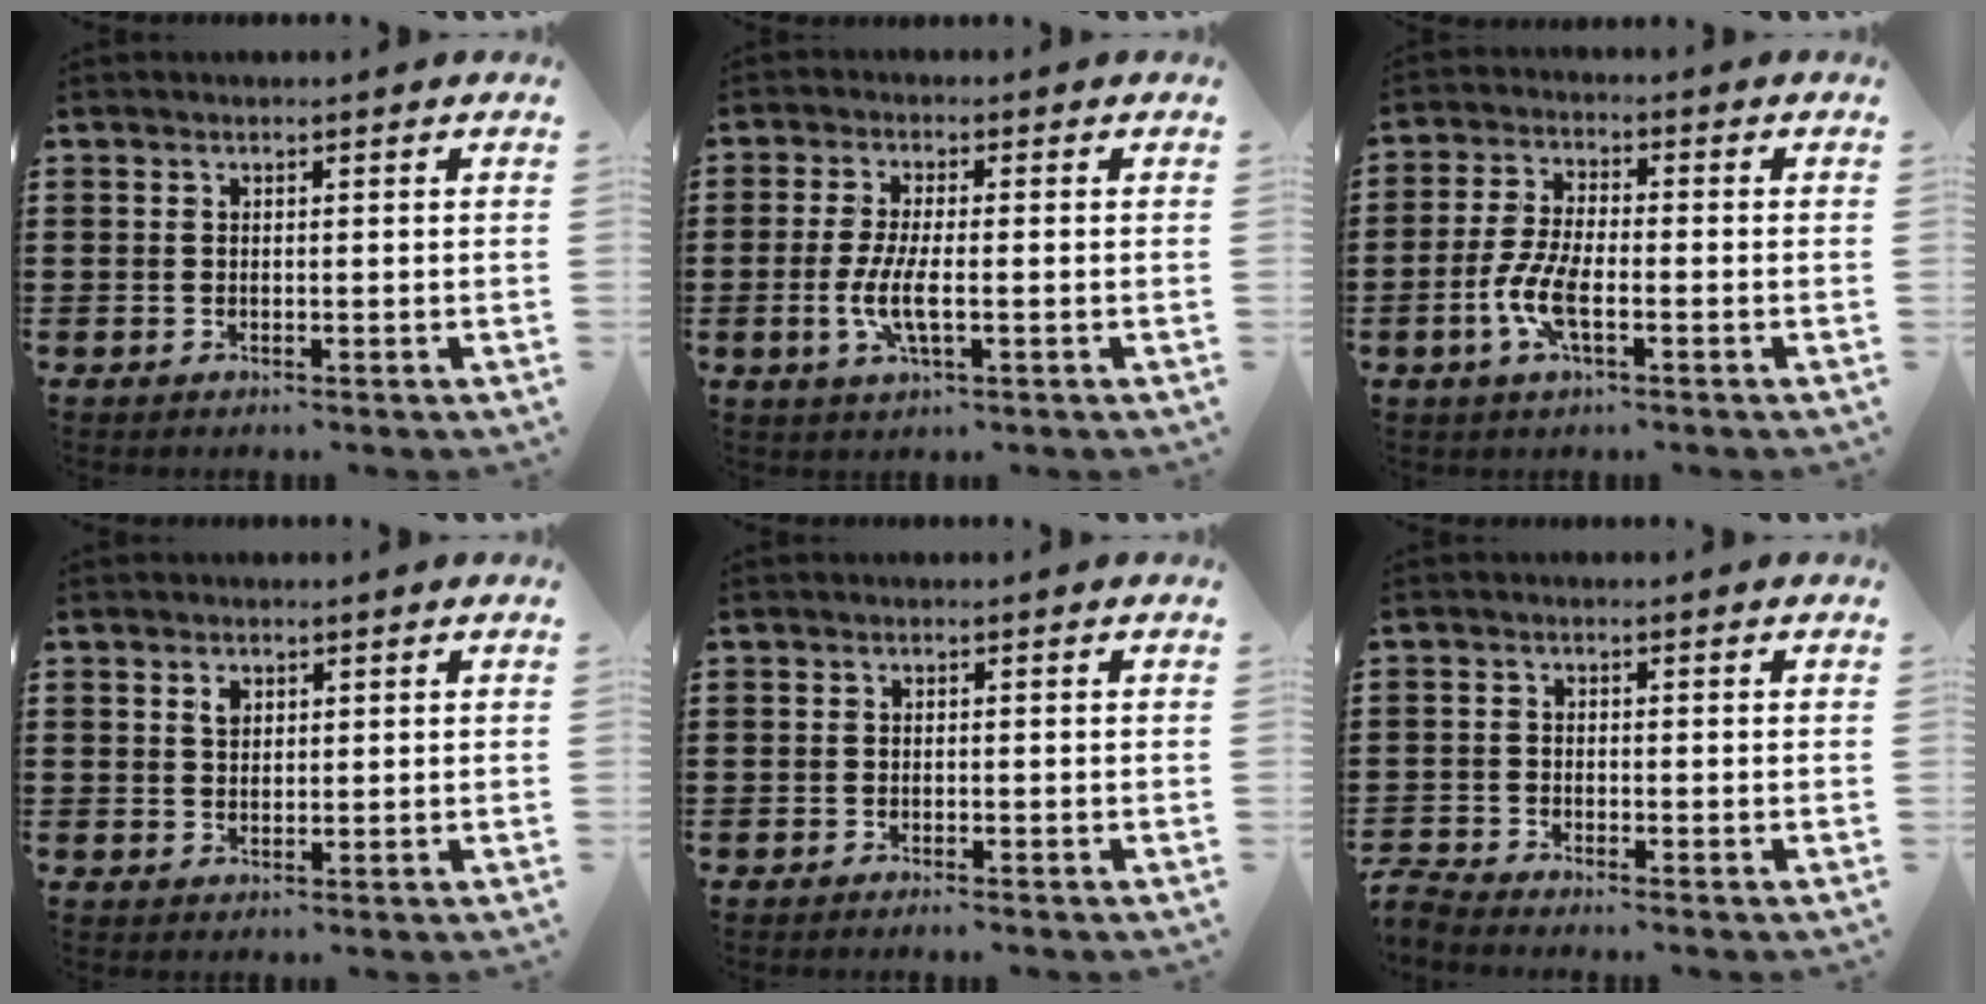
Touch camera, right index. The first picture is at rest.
{"total": 5.7, "force": [-1.4, 1.3, 5.4], "torque": [-0.120, -0.010, -0.032]}
{"total": 6.6, "force": [-2.2, 2.2, 5.9], "torque": [-0.139, -0.012, -0.047]}
{"total": 1.7, "force": [0.9, 1.1, 1.0], "torque": [-0.022, 0.005, 0.017]}
{"total": 0.7, "force": [-0.7, 0.0, 0.2], "torque": [-0.005, -0.003, -0.014]}
{"total": 2.1, "force": [-2.1, -0.1, 0.1], "torque": [-0.008, -0.003, -0.044]}